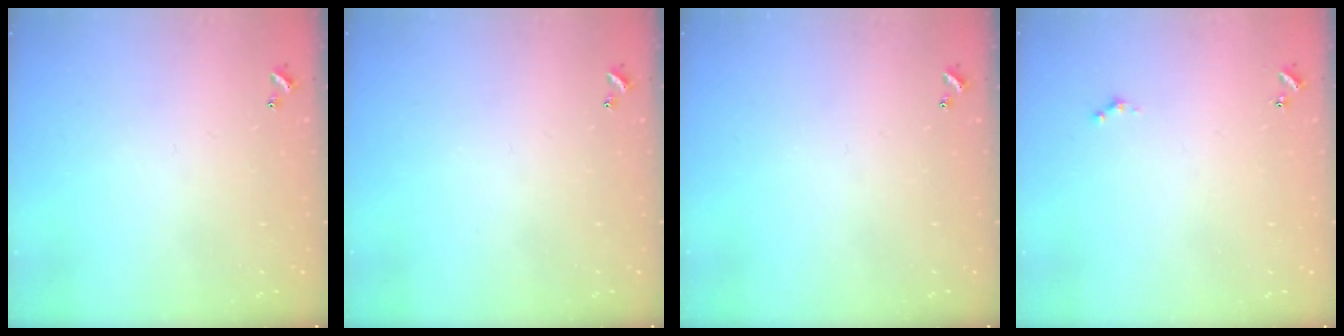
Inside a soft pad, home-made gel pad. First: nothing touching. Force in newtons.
{"total": 0.0}
{"total": 0.0}
{"total": 0.0}